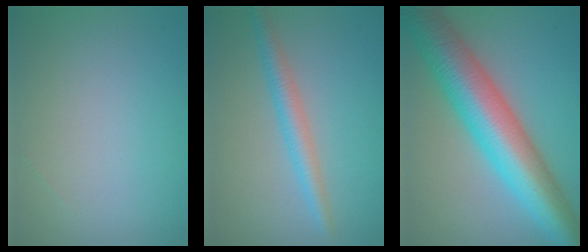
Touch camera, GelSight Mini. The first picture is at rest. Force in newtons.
{"total": 2.7, "press": 2.7, "slide": 0.1}
{"total": 11.6, "press": 11.6, "slide": 0.4}